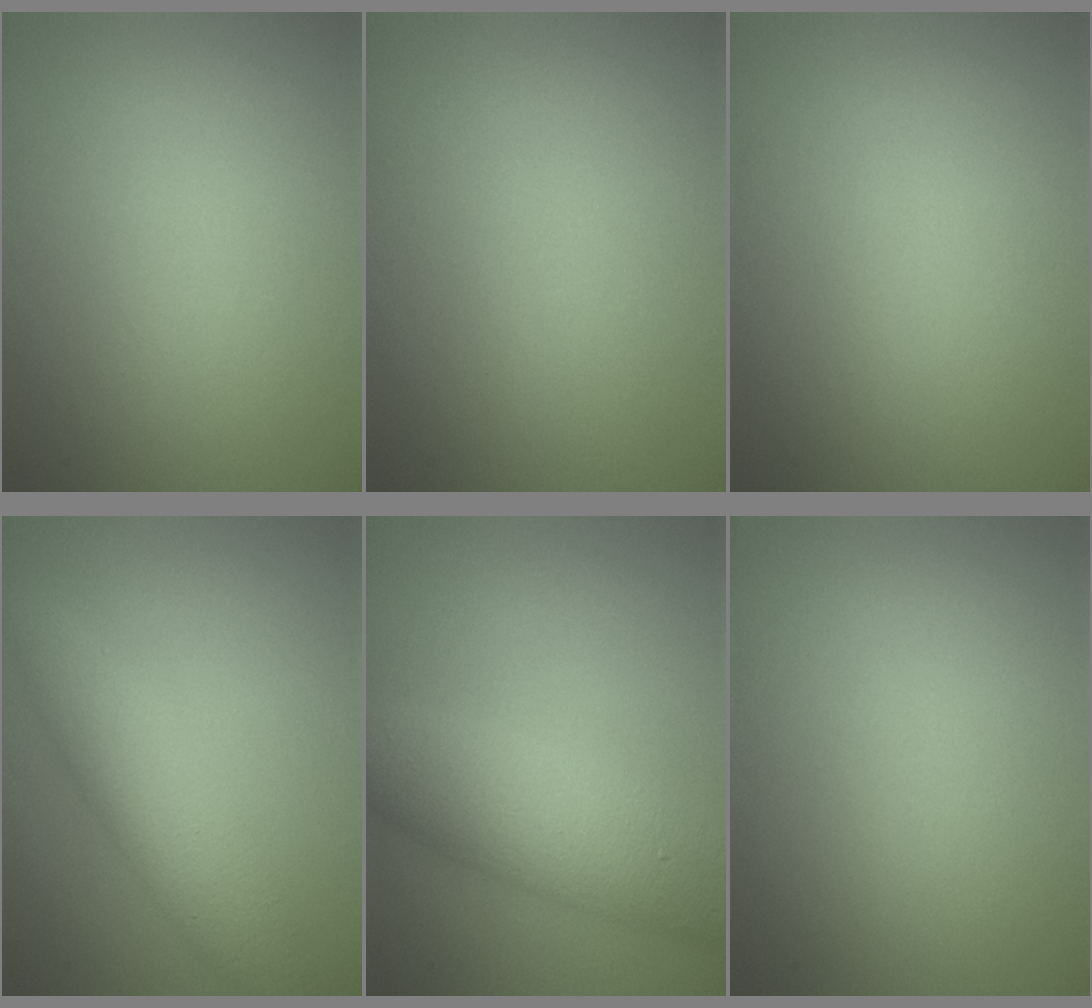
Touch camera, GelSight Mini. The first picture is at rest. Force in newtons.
{"total": 0.0}
{"total": 0.0}
{"total": 4.5, "press": 4.5, "slide": 0.1}
{"total": 6.9, "press": 6.9, "slide": 0.1}
{"total": 0.0}